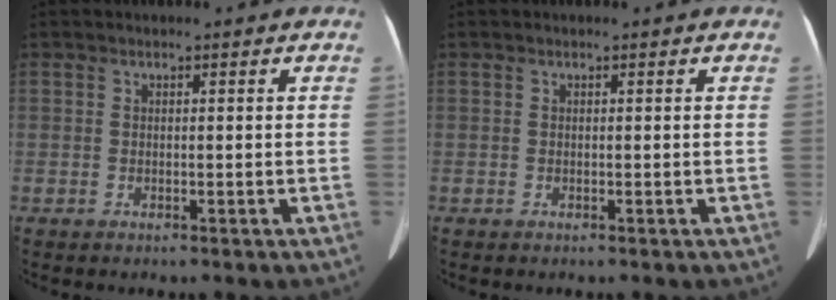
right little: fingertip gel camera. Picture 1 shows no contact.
{"total": 0.0}